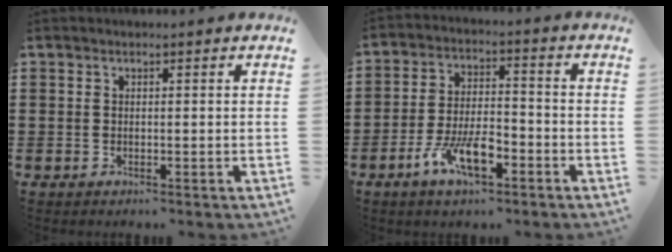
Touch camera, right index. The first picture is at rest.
{"total": 7.8, "force": [-4.3, 3.1, 5.8], "torque": [-0.124, 0.003, -0.080]}